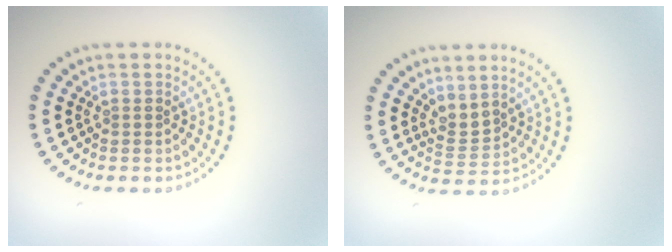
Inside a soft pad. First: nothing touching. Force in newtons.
{"total": 1.9, "press": 1.4, "slide": 1.3}